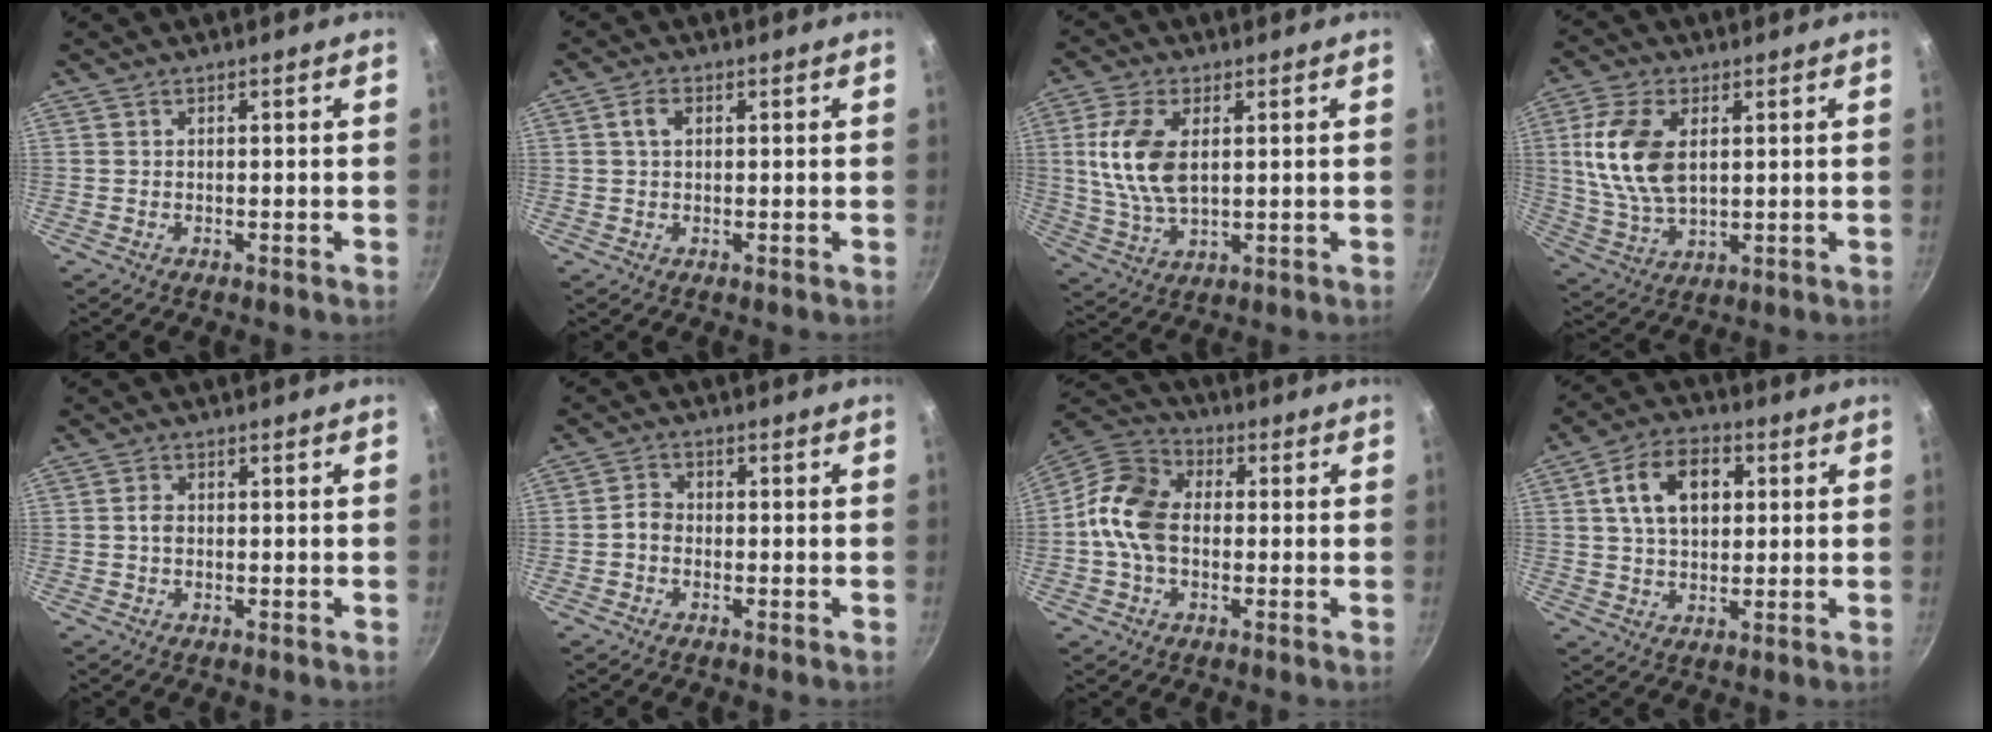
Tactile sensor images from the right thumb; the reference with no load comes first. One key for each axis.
{"total": 2.1, "fx": 0.5, "fy": 1.4, "fz": 1.5, "tx": -0.024, "ty": 0.005, "tz": 0.008}
{"total": 11.5, "fx": 2.1, "fy": 6.2, "fz": 9.4, "tx": -0.186, "ty": -0.008, "tz": 0.045}
{"total": 13.2, "fx": 2.7, "fy": 7.6, "fz": 10.5, "tx": -0.200, "ty": -0.009, "tz": 0.056}
{"total": 1.7, "fx": -0.1, "fy": 1.2, "fz": 1.2, "tx": -0.020, "ty": 0.005, "tz": -0.003}
{"total": 2.6, "fx": -0.9, "fy": 2.1, "fz": 1.3, "tx": -0.018, "ty": 0.018, "tz": -0.024}
{"total": 12.1, "fx": -0.6, "fy": 8.7, "fz": 8.3, "tx": -0.131, "ty": 0.027, "tz": -0.033}
{"total": 11.8, "fx": 2.8, "fy": 7.8, "fz": 8.4, "tx": -0.120, "ty": 0.011, "tz": 0.040}